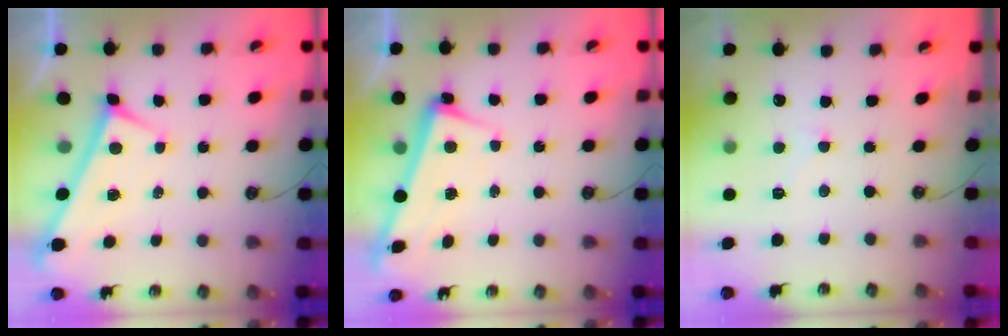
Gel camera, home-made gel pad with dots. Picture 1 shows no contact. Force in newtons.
{"total": 2.3, "press": 2.1, "slide": 0.9}
{"total": 1.8, "press": 1.7, "slide": 0.6}